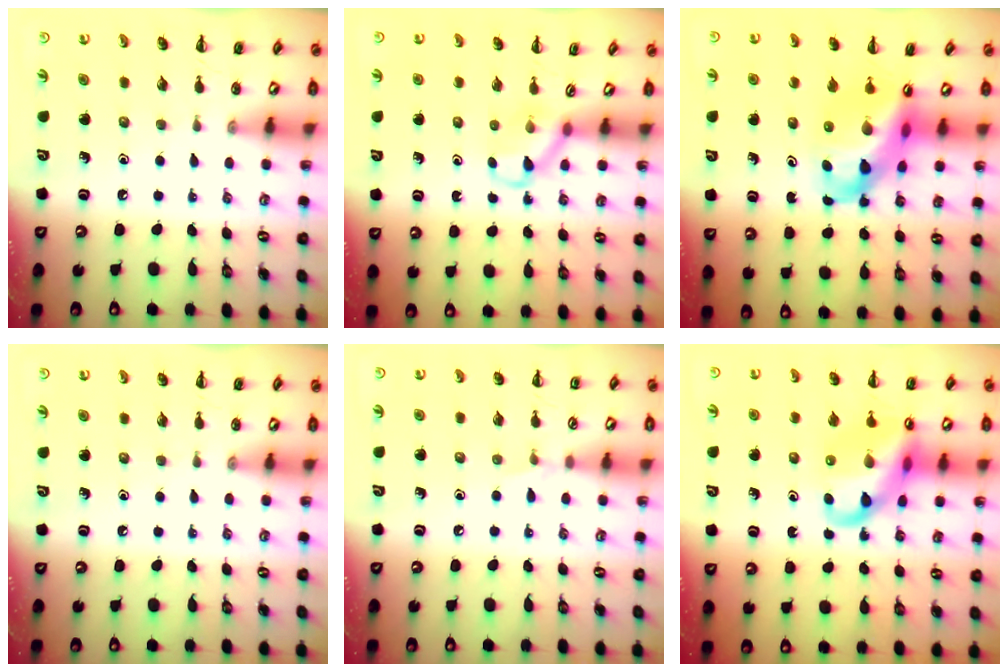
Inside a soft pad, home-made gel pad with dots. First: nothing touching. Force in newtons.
{"total": 3.5, "press": 3.2, "slide": 1.4}
{"total": 12.6, "press": 12.1, "slide": 3.4}
{"total": 0.0}
{"total": 3.8, "press": 3.5, "slide": 1.5}
{"total": 14.7, "press": 14.5, "slide": 2.3}